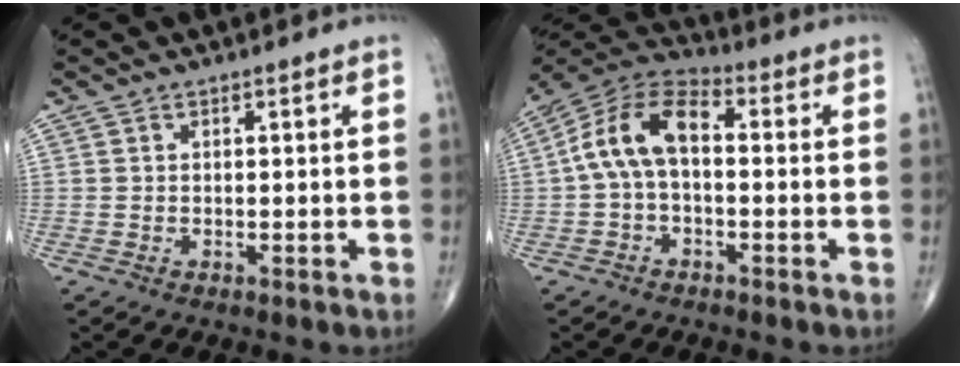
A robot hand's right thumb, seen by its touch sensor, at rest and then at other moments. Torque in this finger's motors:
{"motor_torque": [1.35, 1.21, 1.12, 0.05, 0.13]}